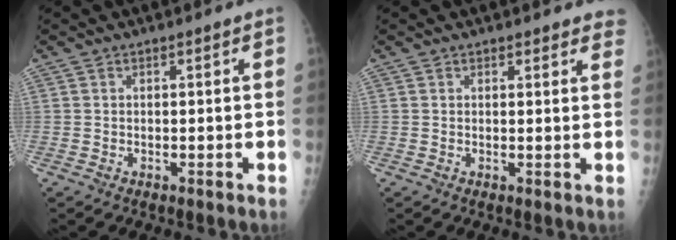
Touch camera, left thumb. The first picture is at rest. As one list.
[{"total": 4.0, "force": [3.6, 1.5, 0.9], "torque": [0.026, -0.013, 0.025]}]